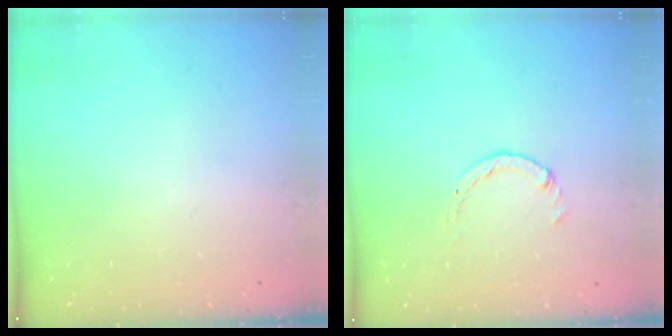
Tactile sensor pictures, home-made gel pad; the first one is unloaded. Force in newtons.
{"total": 1.1, "press": 1.1, "slide": 0.2}